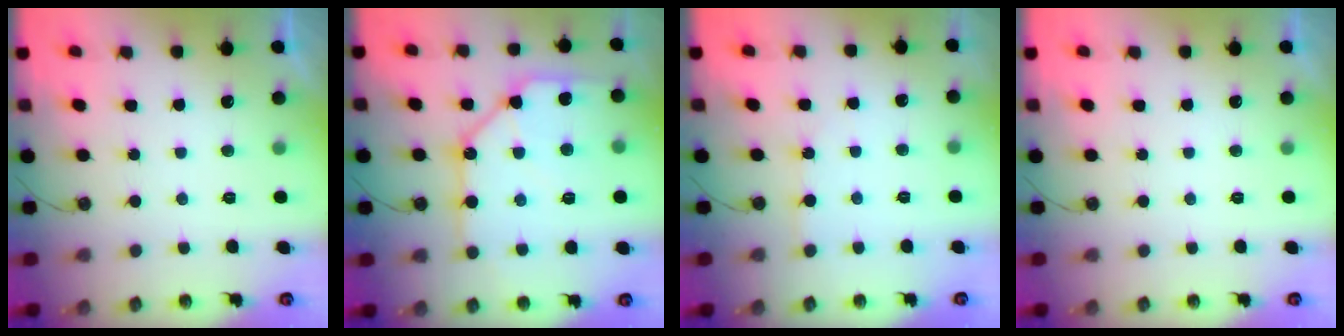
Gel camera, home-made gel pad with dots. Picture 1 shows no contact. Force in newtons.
{"total": 14.5, "press": 14.5, "slide": 1.1}
{"total": 2.9, "press": 2.9, "slide": 0.4}
{"total": 0.0}